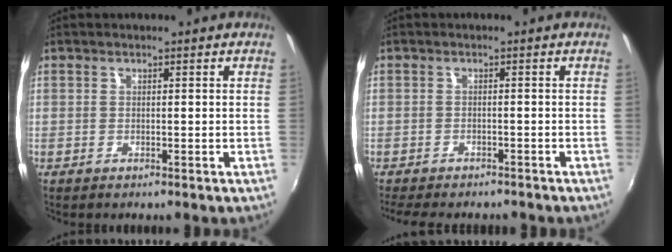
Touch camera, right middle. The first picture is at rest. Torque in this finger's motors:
{"motor_torque": [1.08, -1.06, 0.44, 0.09]}